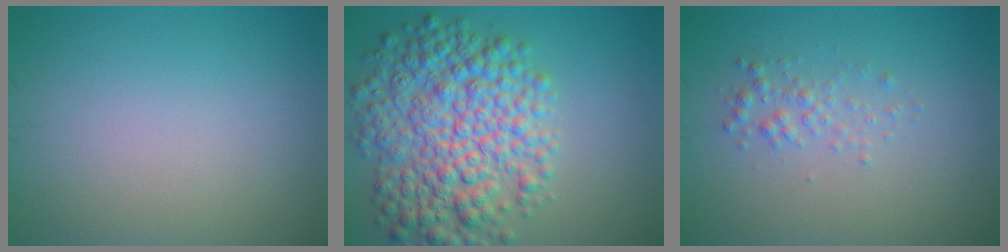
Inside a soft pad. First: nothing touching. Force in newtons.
{"total": 9.0, "press": 9.0, "slide": 0.2}
{"total": 1.5, "press": 1.5, "slide": 0.1}